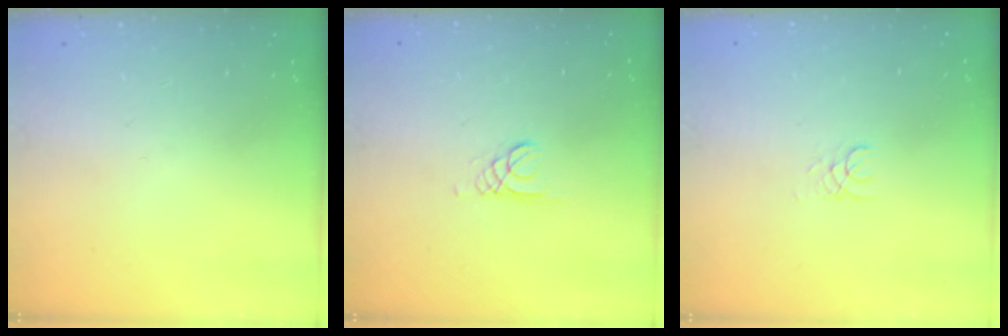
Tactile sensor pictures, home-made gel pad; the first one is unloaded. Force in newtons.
{"total": 1.5, "press": 1.5, "slide": 0.1}
{"total": 1.0, "press": 1.0, "slide": 0.1}